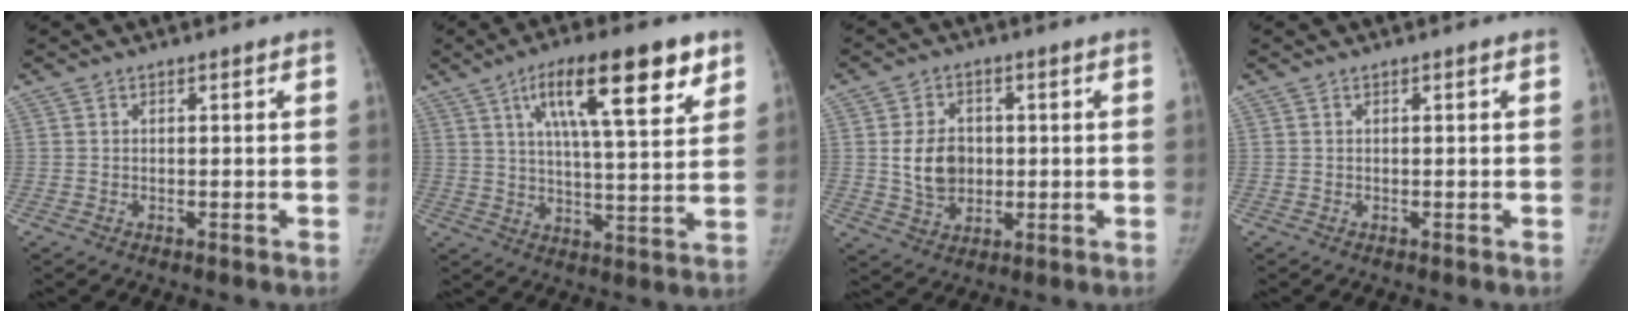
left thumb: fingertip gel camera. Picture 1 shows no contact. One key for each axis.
{"total": 18.3, "fx": 9.5, "fy": 5.0, "fz": 14.7, "tx": -0.205, "ty": -0.022, "tz": 0.152}
{"total": 8.3, "fx": 0.5, "fy": 6.6, "fz": 5.0, "tx": -0.059, "ty": -0.005, "tz": 0.014}
{"total": 0.0}